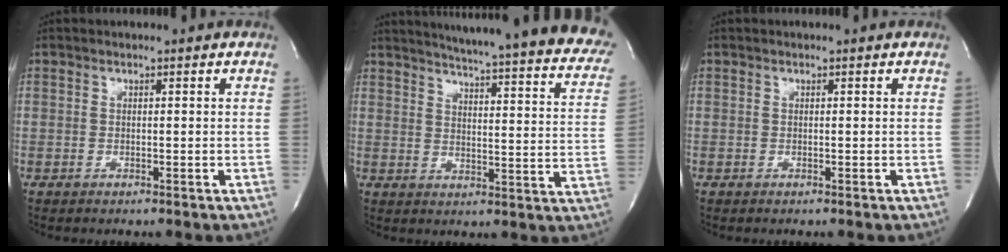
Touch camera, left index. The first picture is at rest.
{"total": 30.4, "force": [26.5, 3.0, 14.5], "torque": [-0.183, -0.082, 0.304]}
{"total": 0.0}